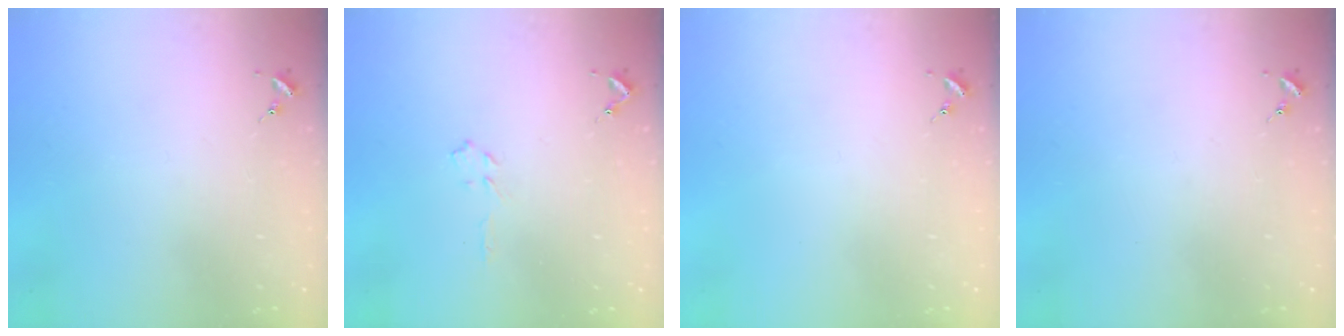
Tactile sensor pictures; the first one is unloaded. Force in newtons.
{"total": 3.2, "press": 3.1, "slide": 0.4}
{"total": 0.0}
{"total": 0.0}